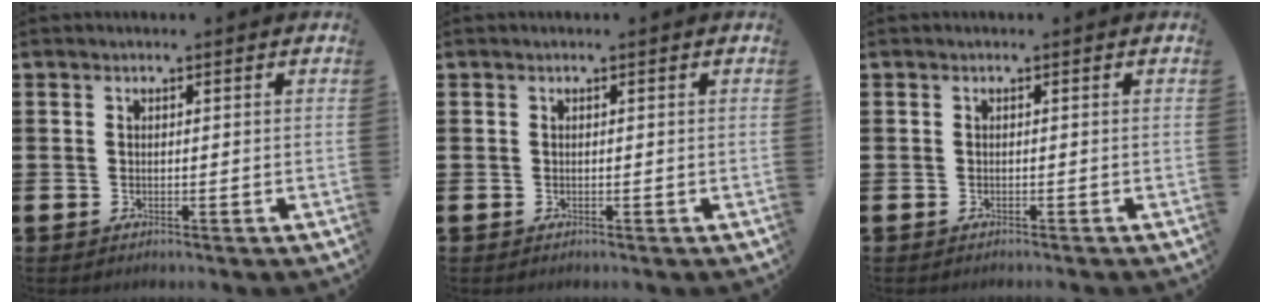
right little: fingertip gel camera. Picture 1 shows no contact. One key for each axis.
{"total": 0.0}
{"total": 0.0}